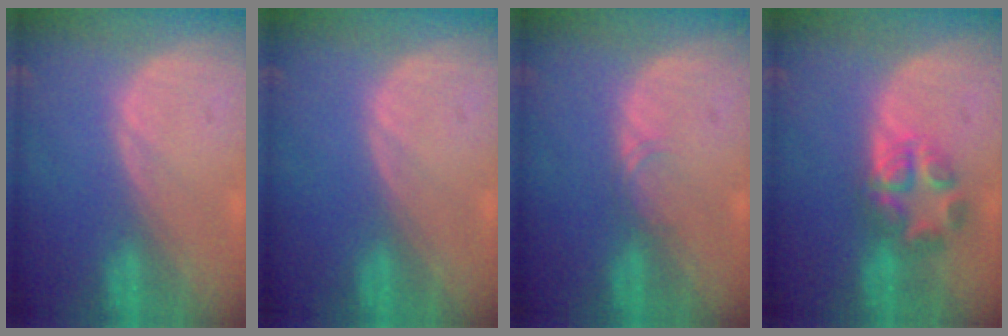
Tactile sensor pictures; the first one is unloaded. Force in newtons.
{"total": 0.0}
{"total": 1.1, "press": 1.1, "slide": 0.1}
{"total": 5.6, "press": 5.5, "slide": 1.1}